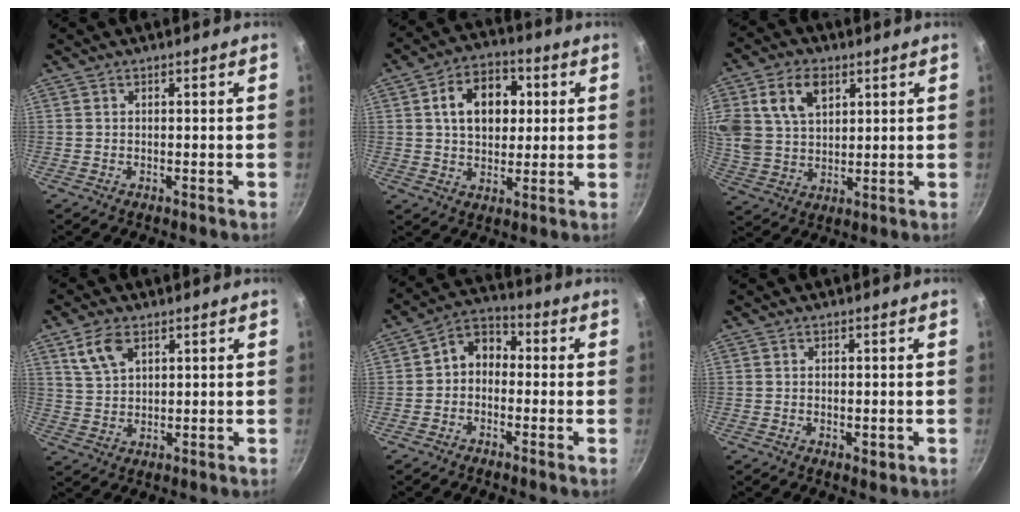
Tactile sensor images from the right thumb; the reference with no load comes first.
{"total": 12.7, "force": [2.6, 9.1, 8.6], "torque": [-0.099, 0.010, 0.032]}
{"total": 14.4, "force": [5.5, 10.0, 8.8], "torque": [-0.167, 0.001, 0.105]}
{"total": 6.5, "force": [3.4, 3.7, 4.2], "torque": [-0.072, -0.008, 0.071]}
{"total": 6.6, "force": [-0.7, 5.1, 4.0], "torque": [-0.038, 0.031, -0.032]}
{"total": 1.8, "force": [-0.2, 1.0, 1.5], "torque": [-0.021, -0.004, -0.003]}